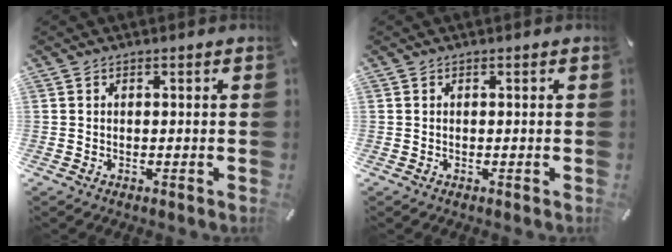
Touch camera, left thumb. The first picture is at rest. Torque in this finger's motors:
{"motor_torque": [0.08, 0.08, -0.02, -0.02, 0.05]}